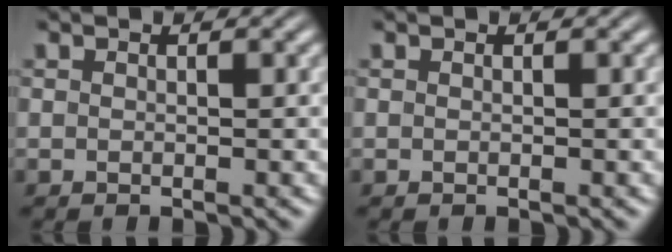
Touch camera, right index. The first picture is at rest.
{"total": 0.0}